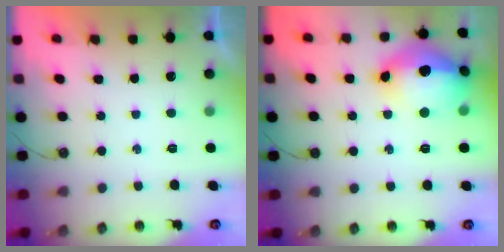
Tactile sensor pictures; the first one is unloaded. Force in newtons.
{"total": 20.3, "press": 19.8, "slide": 4.4}